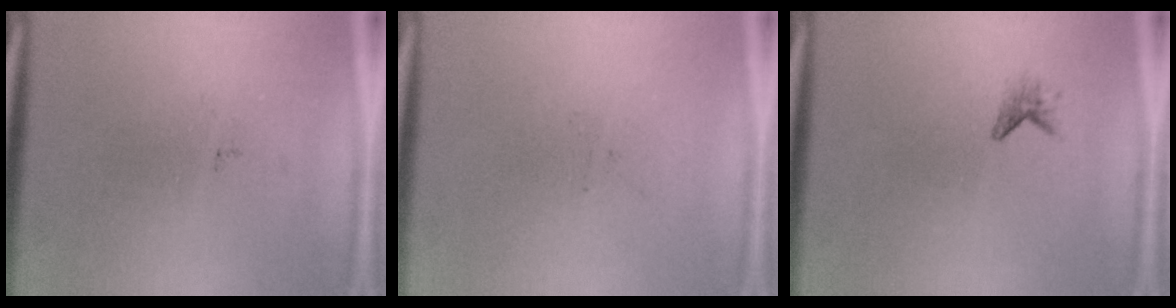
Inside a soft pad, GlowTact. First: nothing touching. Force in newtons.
{"total": 0.0}
{"total": 1.0}